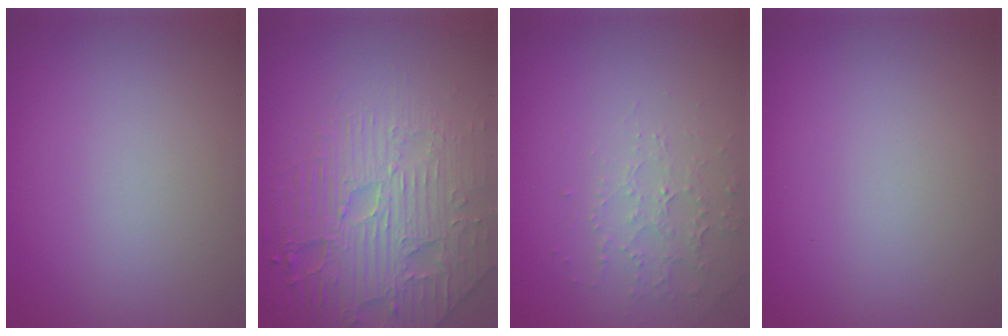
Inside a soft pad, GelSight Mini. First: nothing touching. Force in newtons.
{"total": 6.0, "press": 5.2, "slide": 3.0}
{"total": 2.2, "press": 2.1, "slide": 0.6}
{"total": 0.0}